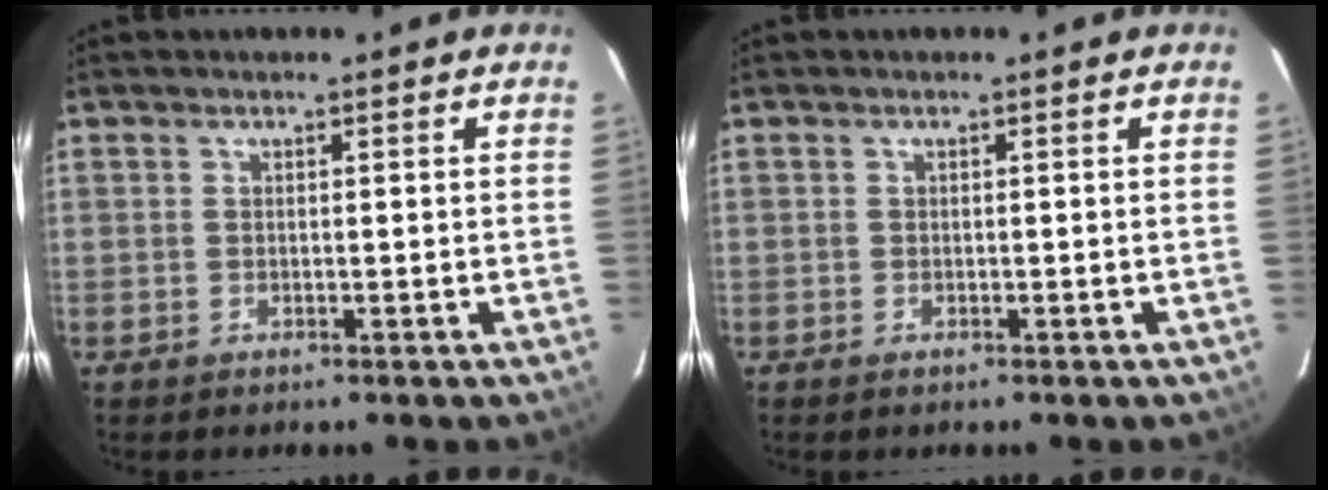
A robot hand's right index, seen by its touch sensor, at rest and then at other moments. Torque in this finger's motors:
{"motor_torque": [-0.06, -0.03, 0.08, 0.01]}